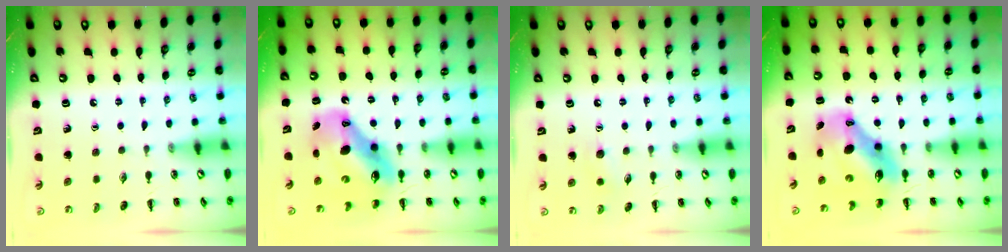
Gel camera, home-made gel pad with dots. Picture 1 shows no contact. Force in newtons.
{"total": 12.9, "press": 12.4, "slide": 3.8}
{"total": 6.1, "press": 5.9, "slide": 1.5}
{"total": 11.2, "press": 10.8, "slide": 3.0}